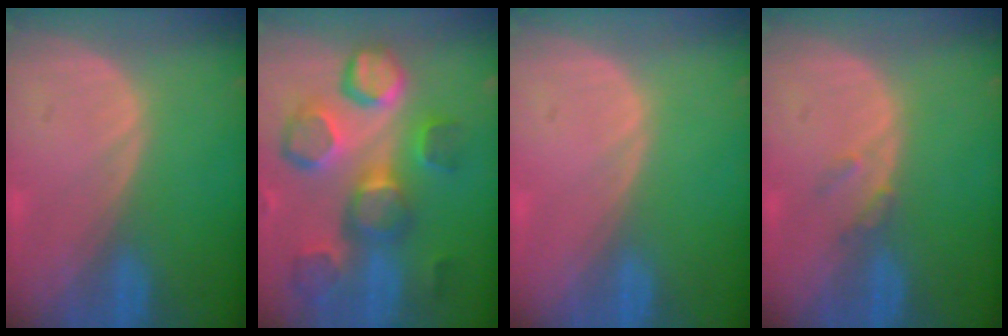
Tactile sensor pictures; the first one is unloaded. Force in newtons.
{"total": 11.9, "press": 10.8, "slide": 5.0}
{"total": 0.0}
{"total": 1.6, "press": 1.6, "slide": 0.2}